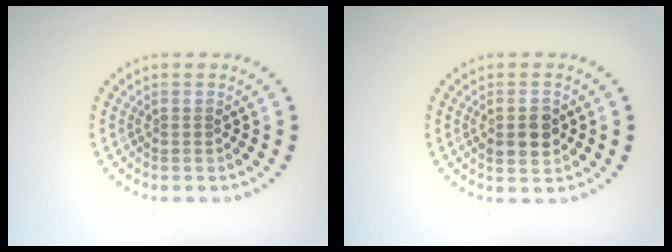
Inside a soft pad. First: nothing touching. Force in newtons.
{"total": 2.8, "press": 2.8, "slide": 0.2}